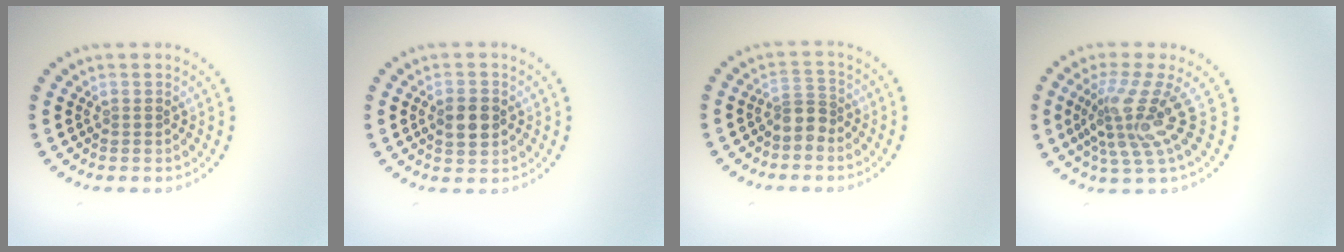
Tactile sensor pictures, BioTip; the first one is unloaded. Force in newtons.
{"total": 2.7, "press": 2.7, "slide": 0.0}
{"total": 2.2, "press": 1.7, "slide": 1.3}
{"total": 4.4, "press": 2.9, "slide": 3.4}